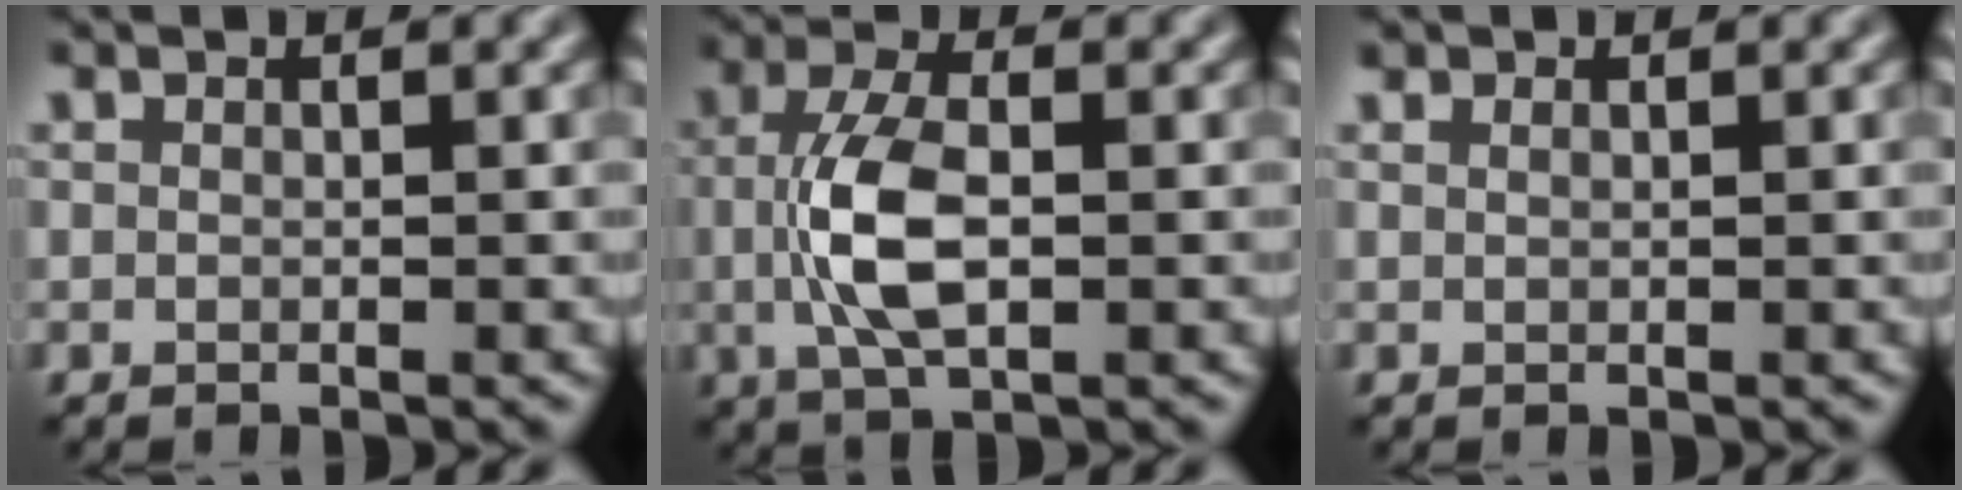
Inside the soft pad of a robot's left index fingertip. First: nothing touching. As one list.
[{"total": 5.5, "force": [-0.5, 2.3, 5.0], "torque": [-0.108, 0.004, -0.011]}, {"total": 0.8, "force": [0.6, 0.2, 0.3], "torque": [-0.007, 0.000, 0.009]}]